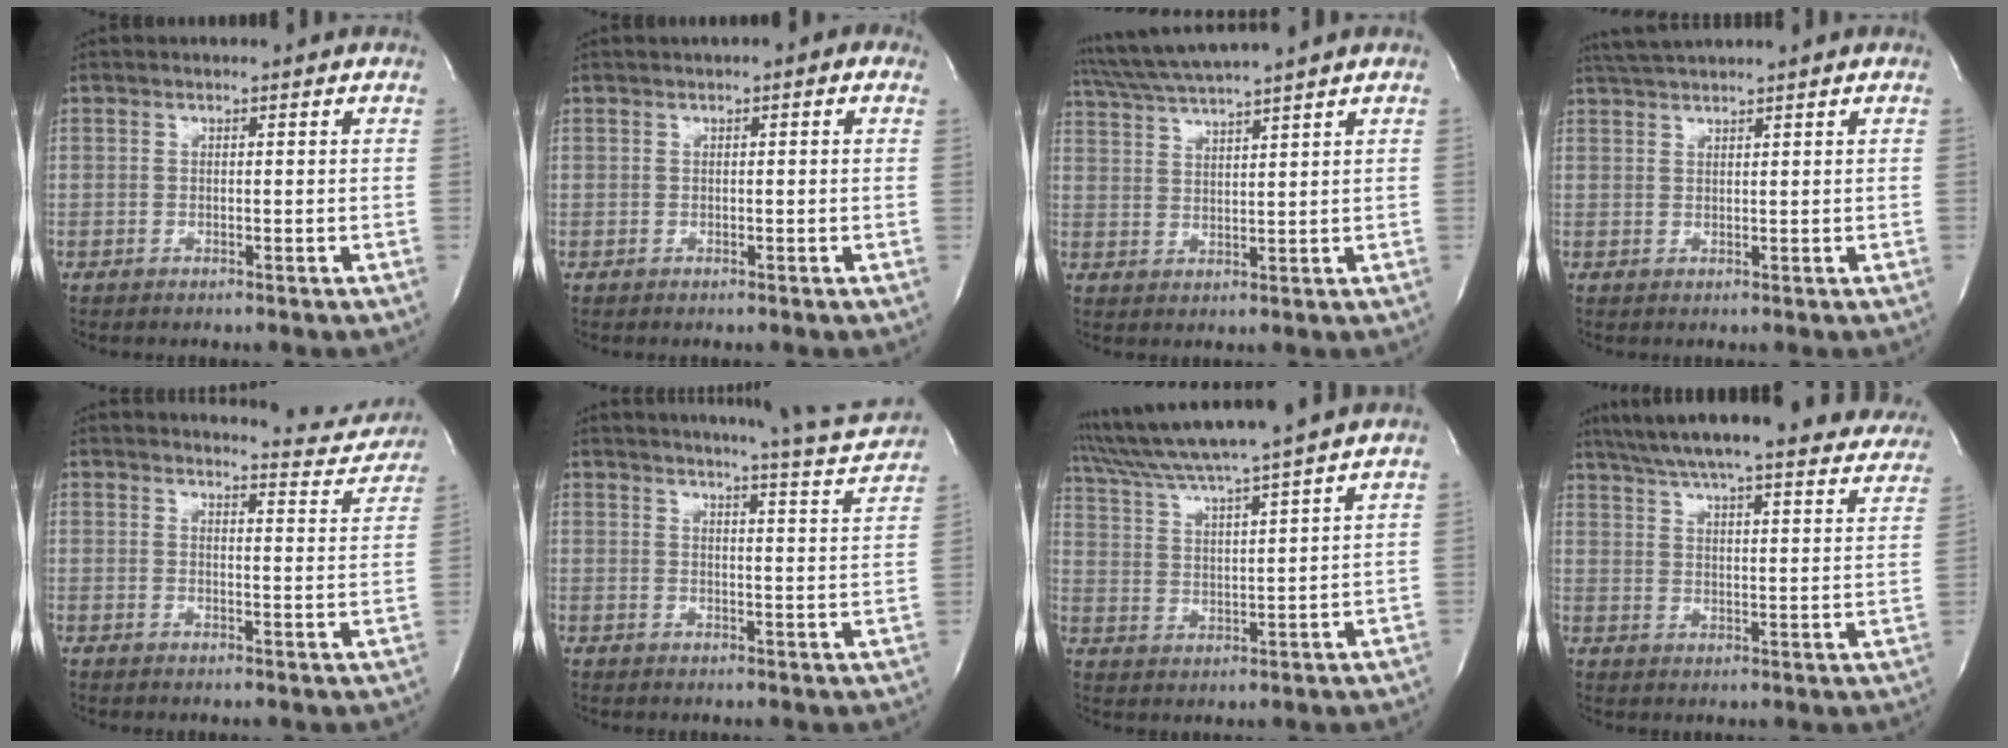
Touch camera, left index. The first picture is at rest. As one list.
[{"total": 1.9, "force": [0.9, 0.7, 1.5], "torque": [-0.020, 0.011, 0.009]}, {"total": 8.7, "force": [7.7, -1.7, 3.6], "torque": [-0.070, 0.016, 0.139]}, {"total": 3.8, "force": [3.5, -0.8, 1.3], "torque": [-0.025, 0.020, 0.070]}, {"total": 8.2, "force": [8.1, 0.6, 0.2], "torque": [0.009, -0.048, 0.077]}, {"total": 13.8, "force": [13.0, -0.5, 4.5], "torque": [-0.069, -0.065, 0.144]}, {"total": 15.6, "force": [13.7, -2.0, 7.2], "torque": [-0.135, 0.000, 0.218]}, {"total": 31.6, "force": [28.1, 4.7, 13.7], "torque": [-0.221, -0.045, 0.347]}]